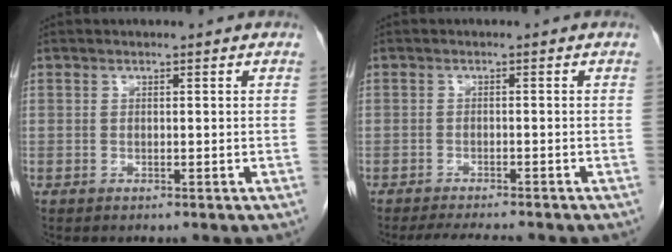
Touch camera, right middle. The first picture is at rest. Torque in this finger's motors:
{"motor_torque": [0.09, -0.06, 0.01, 0.01]}